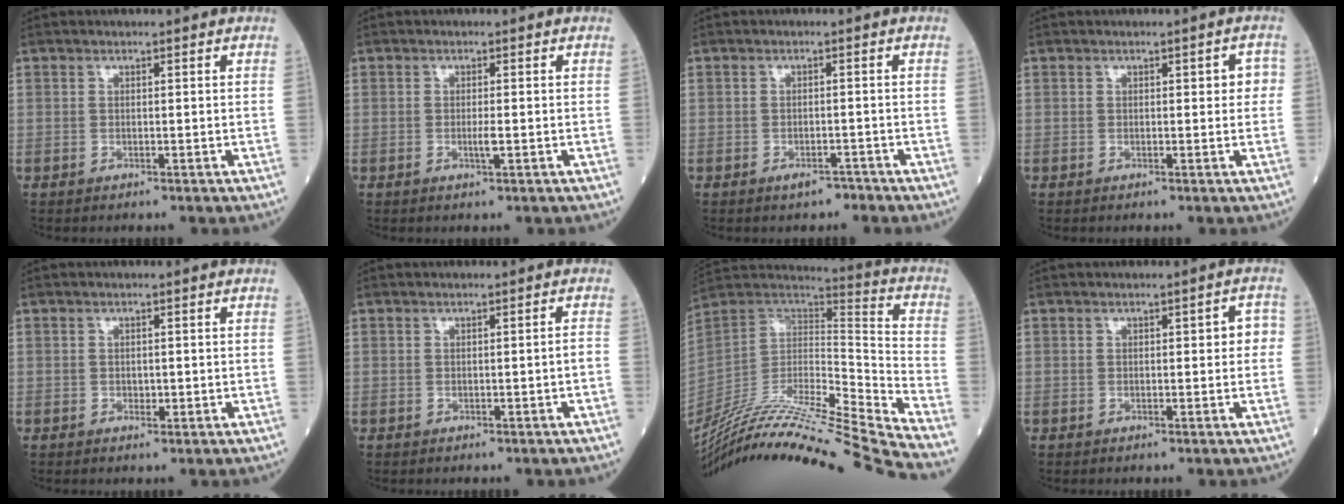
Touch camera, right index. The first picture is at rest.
{"total": 1.3, "force": [-0.4, 0.0, 1.3], "torque": [-0.024, -0.002, -0.008]}
{"total": 1.8, "force": [-1.4, 0.7, 0.8], "torque": [-0.011, 0.001, -0.018]}
{"total": 2.4, "force": [0.4, 1.1, 2.1], "torque": [-0.017, 0.012, 0.004]}
{"total": 0.7, "force": [-0.2, 0.5, 0.4], "torque": [-0.005, 0.001, -0.004]}
{"total": 1.0, "force": [-0.5, -0.1, 0.8], "torque": [-0.011, -0.001, -0.005]}
{"total": 30.5, "force": [-27.2, -2.1, 13.6], "torque": [-0.221, -0.044, -0.446]}
{"total": 2.5, "force": [0.2, 1.0, 2.3], "torque": [-0.020, 0.013, 0.001]}